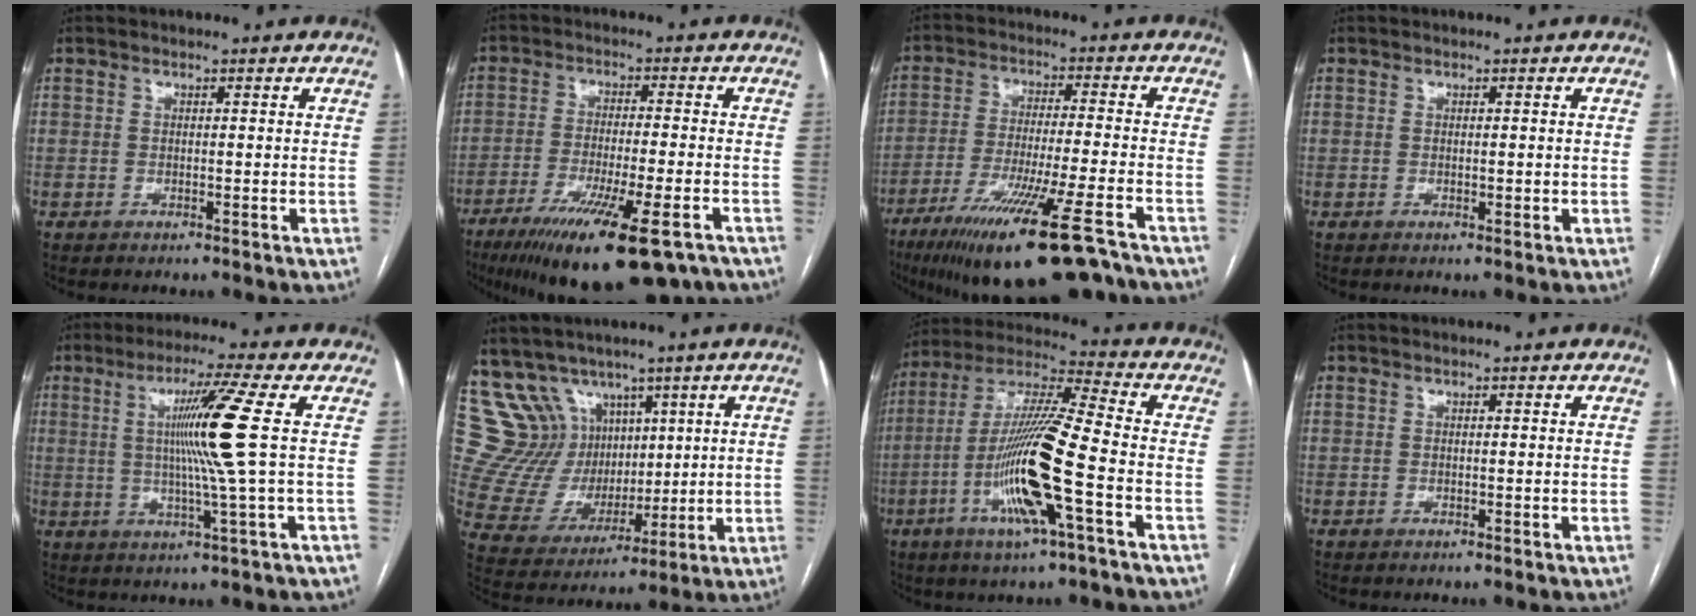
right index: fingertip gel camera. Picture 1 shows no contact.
{"total": 19.7, "force": [-13.4, 3.0, 14.0], "torque": [-0.191, -0.042, -0.207]}
{"total": 20.0, "force": [-13.8, 1.5, 14.3], "torque": [-0.211, -0.049, -0.224]}
{"total": 0.8, "force": [0.0, 0.4, 0.6], "torque": [-0.009, -0.003, 0.000]}
{"total": 10.1, "force": [1.4, -2.6, 9.7], "torque": [-0.172, -0.002, 0.033]}
{"total": 12.4, "force": [7.8, 9.0, 3.6], "torque": [-0.081, 0.046, 0.171]}
{"total": 16.6, "force": [-5.2, 0.3, 15.8], "torque": [-0.316, -0.009, -0.103]}
{"total": 0.0}